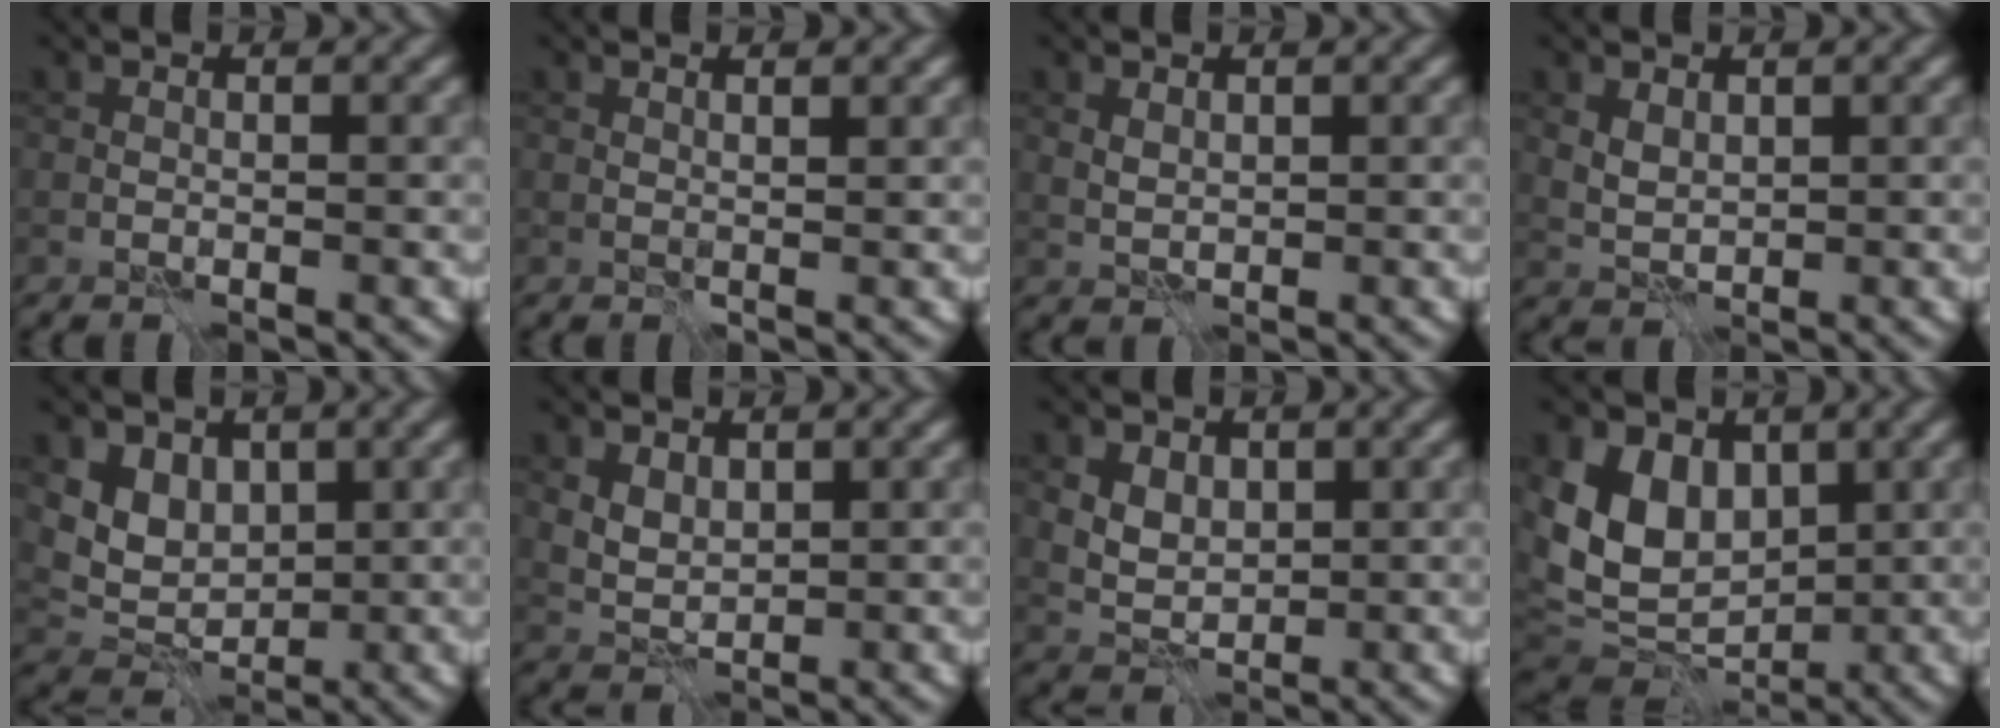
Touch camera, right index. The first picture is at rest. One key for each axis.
{"total": 1.1, "fx": 0.7, "fy": 0.1, "fz": 0.8, "tx": -0.016, "ty": 0.000, "tz": 0.009}
{"total": 1.3, "fx": 0.6, "fy": 0.7, "fz": 0.8, "tx": -0.020, "ty": -0.002, "tz": 0.016}
{"total": 2.0, "fx": 0.9, "fy": 1.3, "fz": 1.3, "tx": -0.031, "ty": -0.003, "tz": 0.020}
{"total": 4.1, "fx": 1.7, "fy": 3.1, "fz": 2.0, "tx": -0.047, "ty": -0.011, "tz": 0.035}
{"total": 2.5, "fx": 1.0, "fy": 1.7, "fz": 1.6, "tx": -0.035, "ty": -0.005, "tz": 0.023}
{"total": 3.7, "fx": 1.2, "fy": 2.7, "fz": 2.2, "tx": -0.043, "ty": 0.003, "tz": 0.023}
{"total": 8.7, "fx": 1.7, "fy": 6.4, "fz": 5.6, "tx": -0.106, "ty": -0.010, "tz": 0.028}